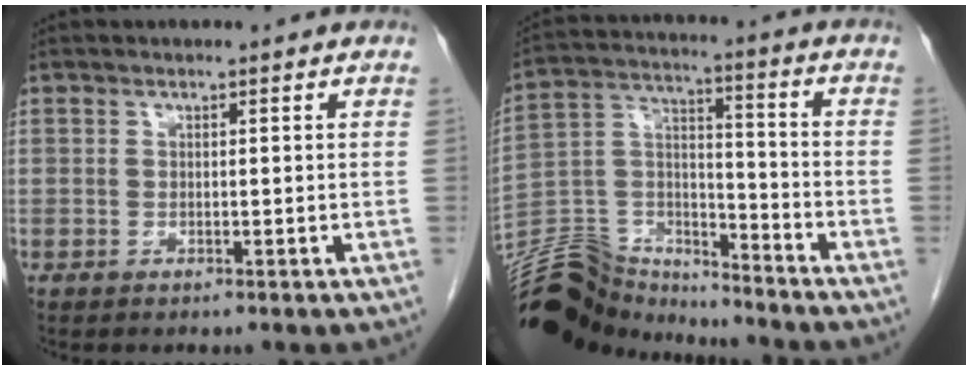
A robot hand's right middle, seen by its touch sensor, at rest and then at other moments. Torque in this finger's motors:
{"motor_torque": [1.00, -1.14, 0.75, 0.20]}